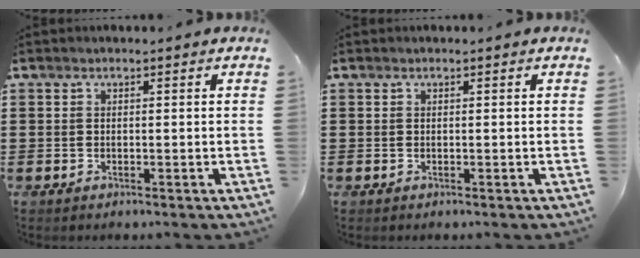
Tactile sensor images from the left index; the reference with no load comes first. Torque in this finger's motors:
{"motor_torque": [-0.01, 0.01, 0.00, 0.01]}